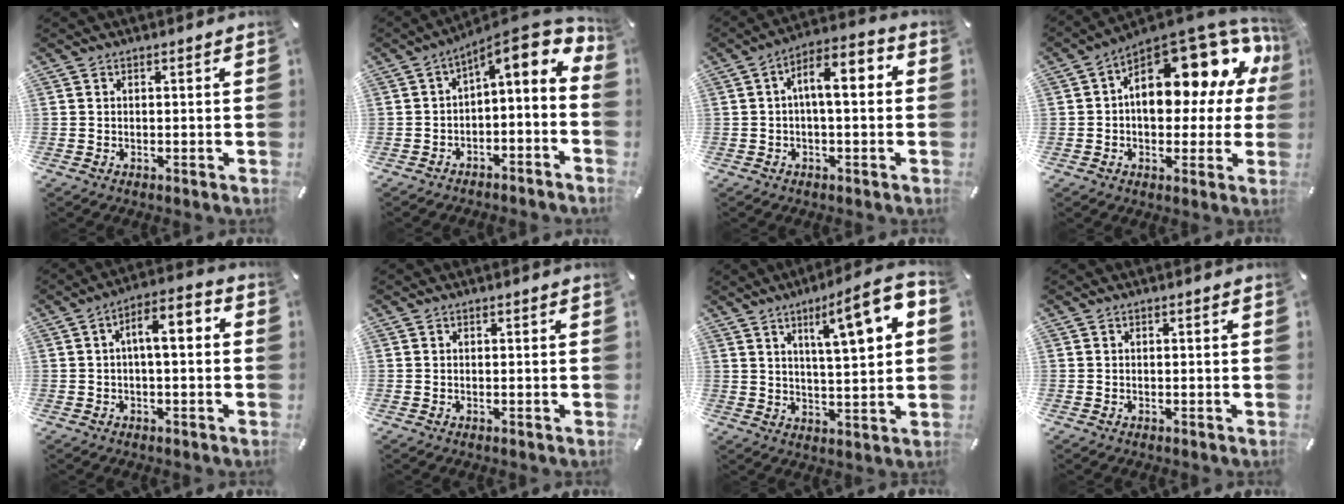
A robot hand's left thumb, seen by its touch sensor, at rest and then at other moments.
{"total": 8.7, "force": [4.4, 3.5, 6.6], "torque": [-0.088, -0.048, 0.072]}
{"total": 8.4, "force": [0.9, 3.6, 7.6], "torque": [-0.126, 0.004, 0.011]}
{"total": 20.9, "force": [7.8, 11.4, 15.8], "torque": [-0.205, -0.065, 0.134]}
{"total": 7.1, "force": [0.4, 3.0, 6.4], "torque": [-0.106, 0.008, 0.001]}
{"total": 0.0}
{"total": 13.6, "force": [5.7, 3.4, 11.8], "torque": [-0.173, -0.025, 0.086]}
{"total": 0.0}